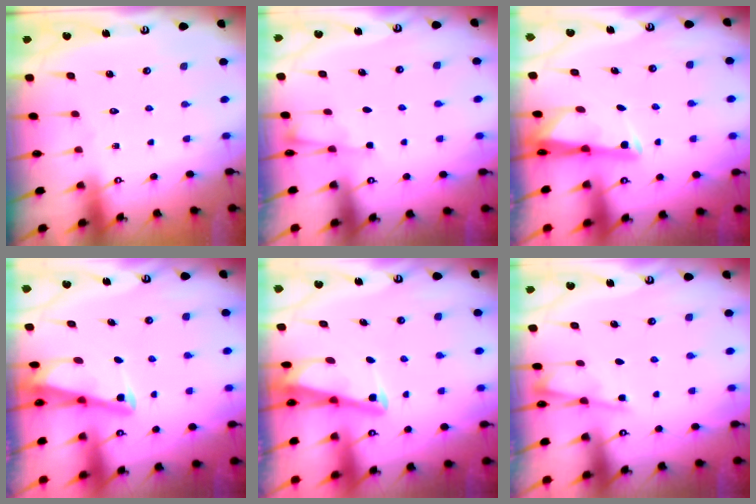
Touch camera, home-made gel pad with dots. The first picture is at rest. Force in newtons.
{"total": 2.4, "press": 2.4, "slide": 0.4}
{"total": 2.7, "press": 2.6, "slide": 0.4}
{"total": 2.7, "press": 2.7, "slide": 0.4}
{"total": 2.7, "press": 2.7, "slide": 0.4}
{"total": 2.8, "press": 2.8, "slide": 0.3}